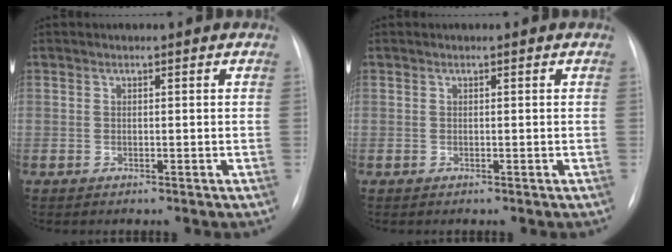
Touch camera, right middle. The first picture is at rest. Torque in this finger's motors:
{"motor_torque": [0.56, -0.62, 0.08, 0.01]}